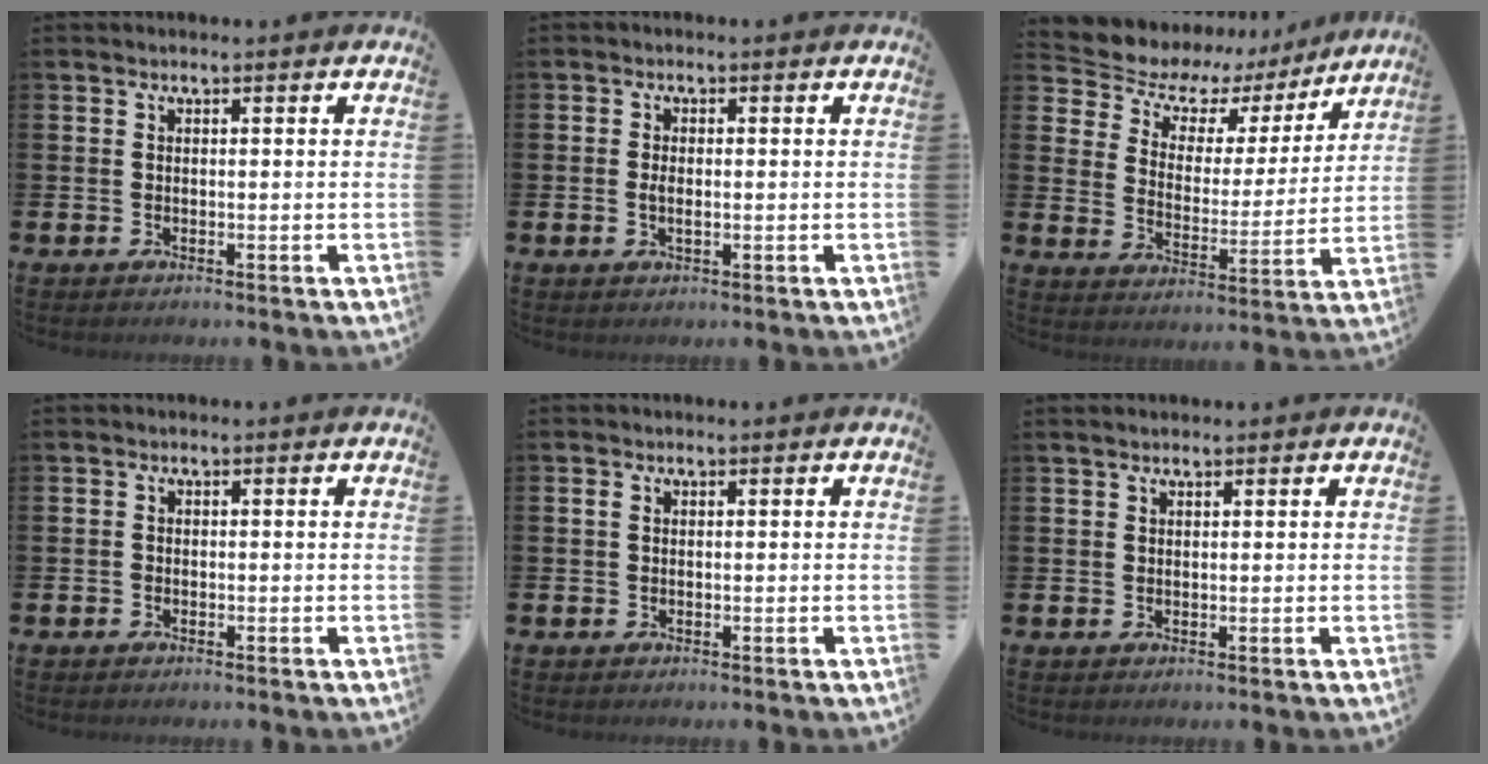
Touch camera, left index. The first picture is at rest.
{"total": 1.6, "force": [0.0, 0.8, 1.4], "torque": [-0.021, 0.000, -0.003]}
{"total": 6.1, "force": [4.4, 4.0, 1.2], "torque": [-0.054, -0.038, 0.070]}
{"total": 1.0, "force": [-0.9, 0.2, -0.3], "torque": [0.002, 0.003, -0.018]}
{"total": 0.7, "force": [0.2, 0.4, 0.5], "torque": [-0.008, 0.003, 0.002]}
{"total": 1.2, "force": [1.1, 0.3, 0.4], "torque": [-0.003, 0.000, 0.018]}